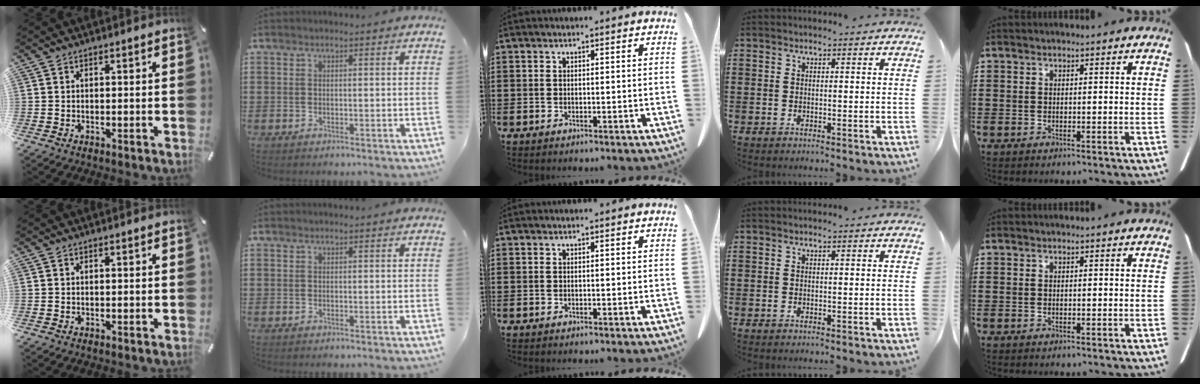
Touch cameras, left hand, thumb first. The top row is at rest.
{}